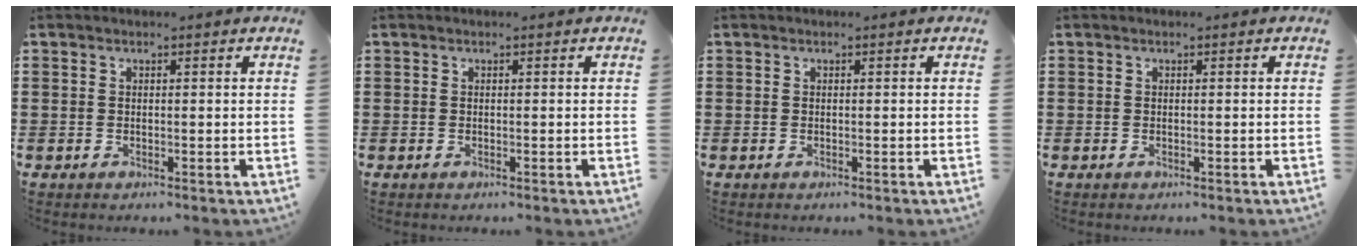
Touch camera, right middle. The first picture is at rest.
{"total": 0.0}
{"total": 0.0}
{"total": 0.0}